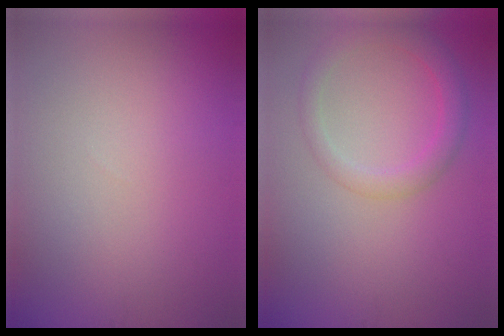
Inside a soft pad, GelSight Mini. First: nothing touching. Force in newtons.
{"total": 2.8, "press": 2.8, "slide": 0.2}